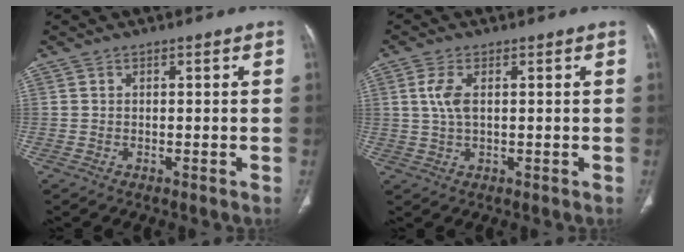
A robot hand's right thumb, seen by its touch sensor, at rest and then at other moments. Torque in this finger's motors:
{"motor_torque": [-0.73, 0.31, 0.26, 0.71, -0.04]}